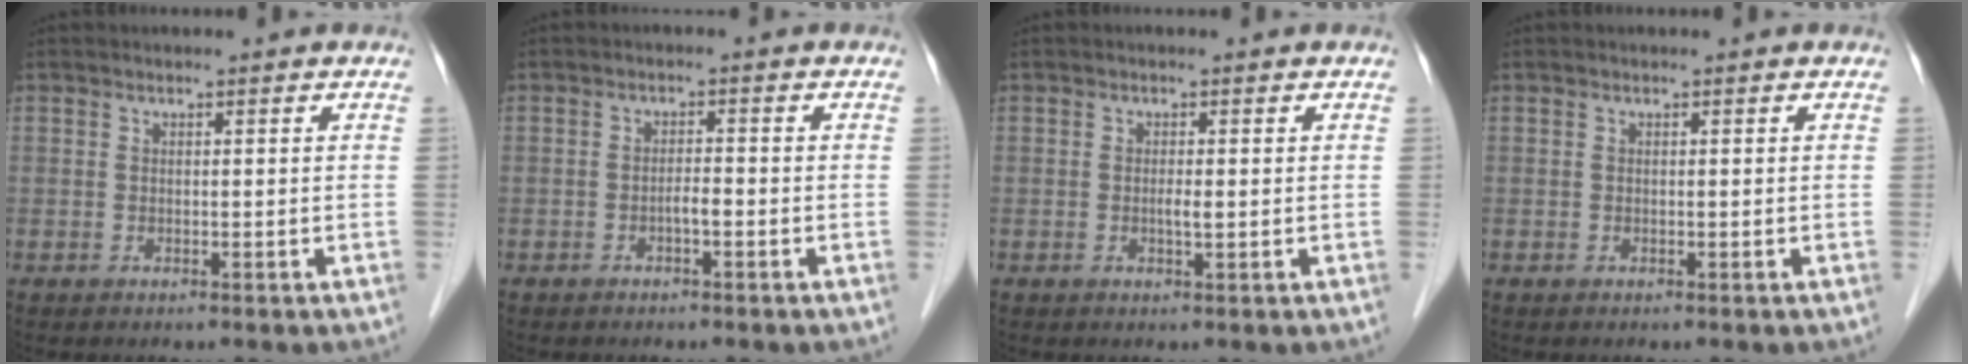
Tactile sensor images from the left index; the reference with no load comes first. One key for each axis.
{"total": 1.6, "fx": -0.8, "fy": 0.2, "fz": 1.3, "tx": -0.022, "ty": 0.001, "tz": -0.015}
{"total": 1.3, "fx": -0.1, "fy": 0.1, "fz": 1.3, "tx": -0.025, "ty": -0.003, "tz": -0.003}
{"total": 0.0}